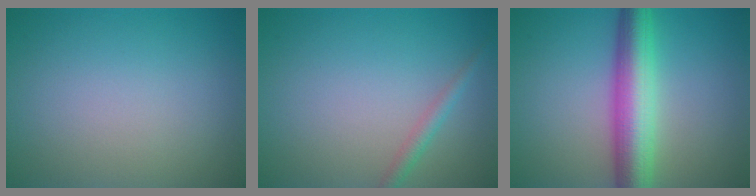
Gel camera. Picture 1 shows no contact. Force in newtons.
{"total": 1.5, "press": 1.5, "slide": 0.0}
{"total": 7.0, "press": 7.0, "slide": 0.1}